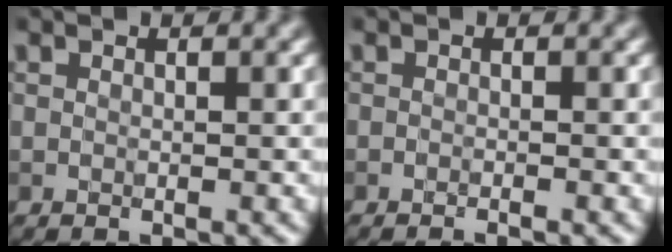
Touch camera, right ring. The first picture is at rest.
{"total": 0.8, "force": [-0.5, 0.2, 0.6], "torque": [-0.006, -0.003, -0.010]}